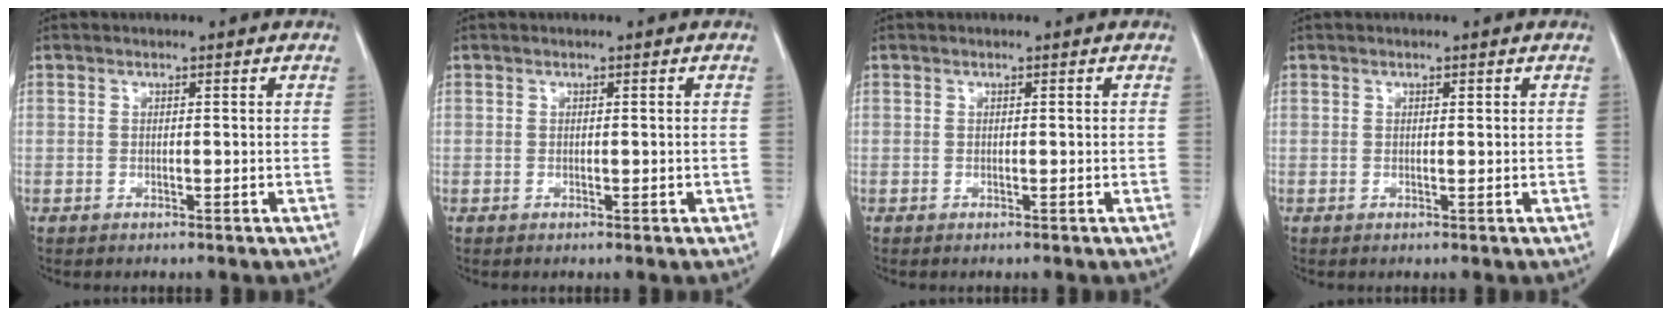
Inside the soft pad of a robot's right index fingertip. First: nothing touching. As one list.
[{"total": 0.7, "force": [-0.1, 0.5, 0.6], "torque": [-0.009, 0.003, 0.001]}, {"total": 0.0}, {"total": 0.0}]